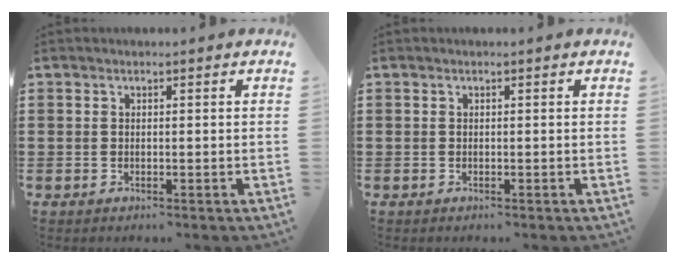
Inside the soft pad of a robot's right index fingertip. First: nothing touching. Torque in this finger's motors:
{"motor_torque": [0.16, -0.15, 0.00, 0.01]}